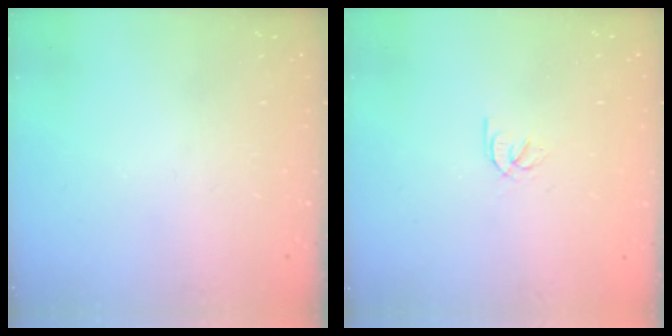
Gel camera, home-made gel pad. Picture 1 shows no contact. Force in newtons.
{"total": 2.2, "press": 2.2, "slide": 0.2}